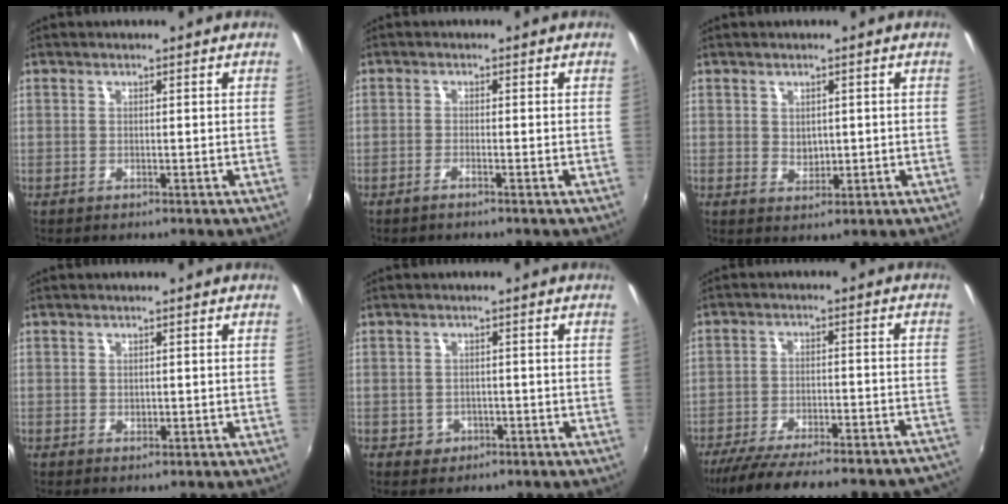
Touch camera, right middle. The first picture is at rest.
{"total": 1.3, "force": [-1.0, -0.3, 0.8], "torque": [-0.020, 0.000, -0.022]}
{"total": 2.4, "force": [0.4, 1.9, 1.3], "torque": [-0.017, 0.000, 0.009]}
{"total": 0.7, "force": [0.0, 0.6, 0.3], "torque": [-0.002, -0.001, 0.000]}
{"total": 3.0, "force": [-1.1, 2.7, 0.8], "torque": [-0.021, 0.000, -0.013]}
{"total": 27.0, "force": [-23.4, 6.4, 11.8], "torque": [-0.199, -0.023, -0.309]}